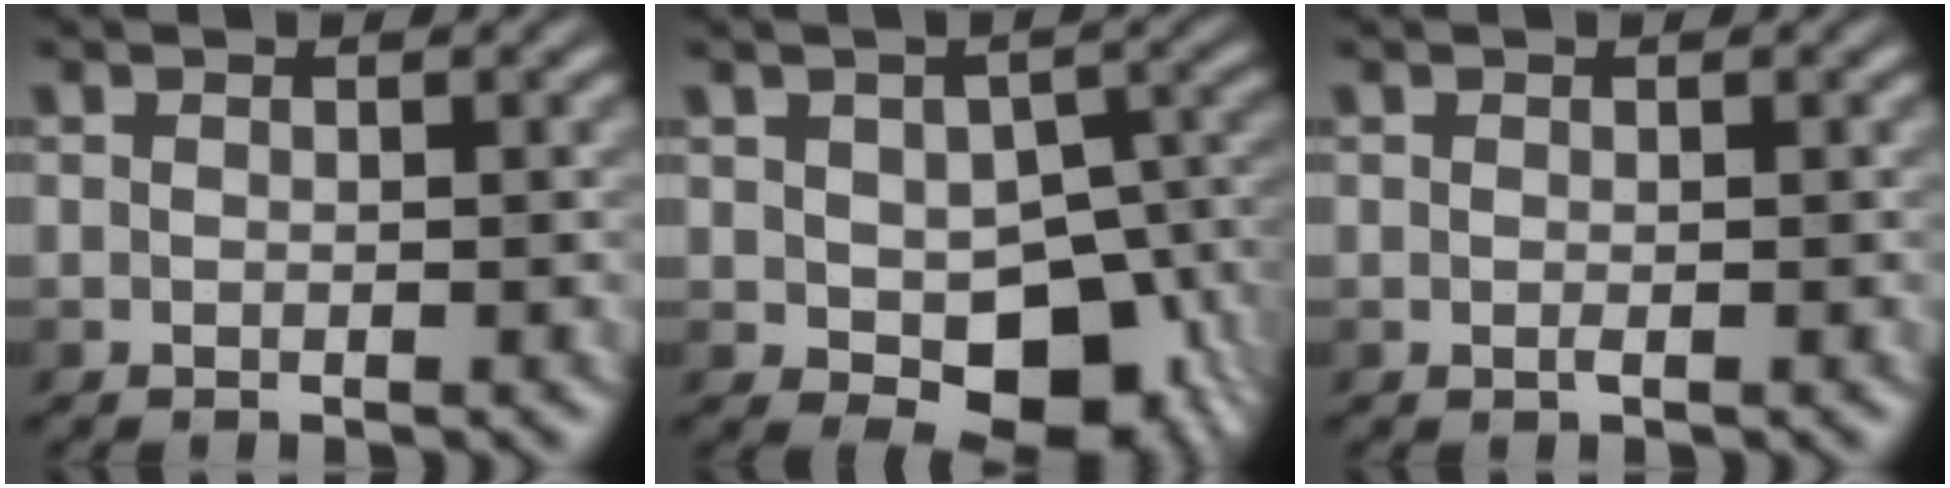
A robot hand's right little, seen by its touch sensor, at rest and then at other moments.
{"total": 8.2, "force": [-3.4, 4.7, 5.8], "torque": [-0.086, -0.007, -0.045]}
{"total": 0.0}